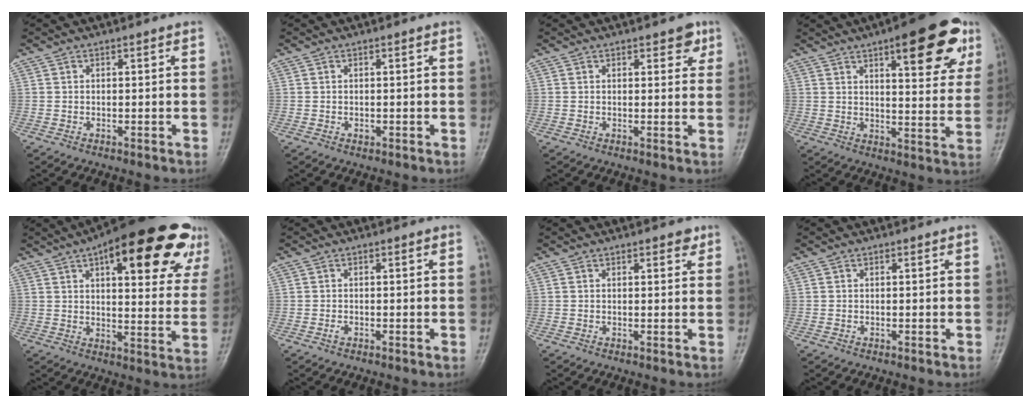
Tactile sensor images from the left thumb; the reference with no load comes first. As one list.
[{"total": 0.7, "force": [-0.1, 0.5, 0.4], "torque": [-0.001, 0.001, -0.002]}, {"total": 3.4, "force": [1.9, 1.7, 2.2], "torque": [-0.009, -0.006, 0.020]}, {"total": 16.7, "force": [8.9, 5.3, 13.1], "torque": [-0.134, -0.027, 0.116]}, {"total": 25.2, "force": [13.6, 8.9, 19.3], "torque": [-0.231, -0.013, 0.177]}, {"total": 0.8, "force": [-0.3, 0.5, 0.5], "torque": [-0.009, 0.001, -0.008]}, {"total": 1.9, "force": [1.2, 0.9, 1.2], "torque": [-0.007, -0.004, 0.013]}, {"total": 0.0}]